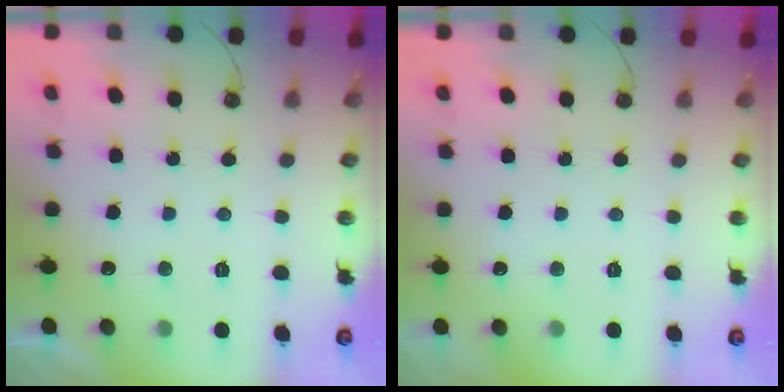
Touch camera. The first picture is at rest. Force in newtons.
{"total": 0.0}